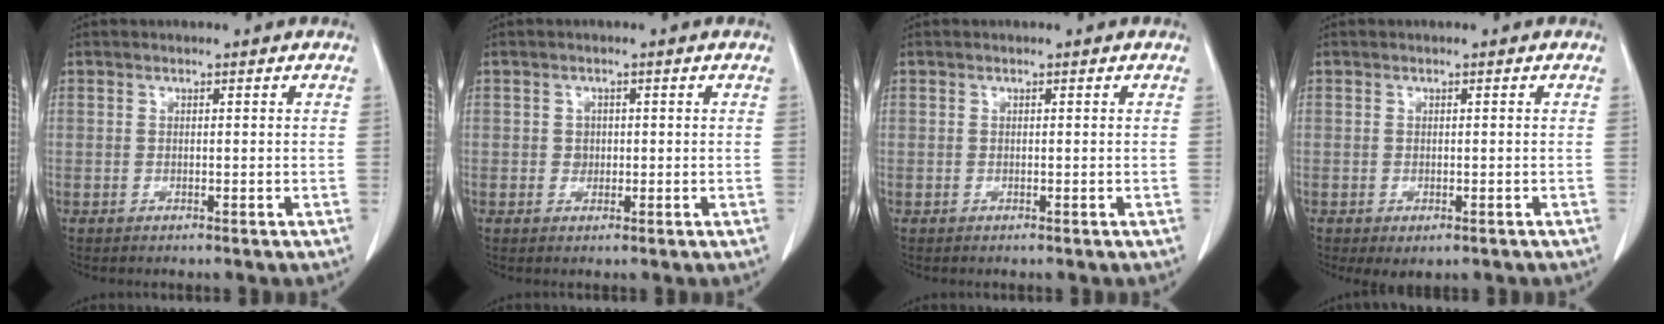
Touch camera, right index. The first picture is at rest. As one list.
[{"total": 1.4, "force": [-0.1, 1.3, 0.5], "torque": [-0.006, 0.003, 0.001]}, {"total": 0.0}, {"total": 2.7, "force": [-1.6, 1.0, 1.9], "torque": [-0.021, -0.006, -0.018]}]